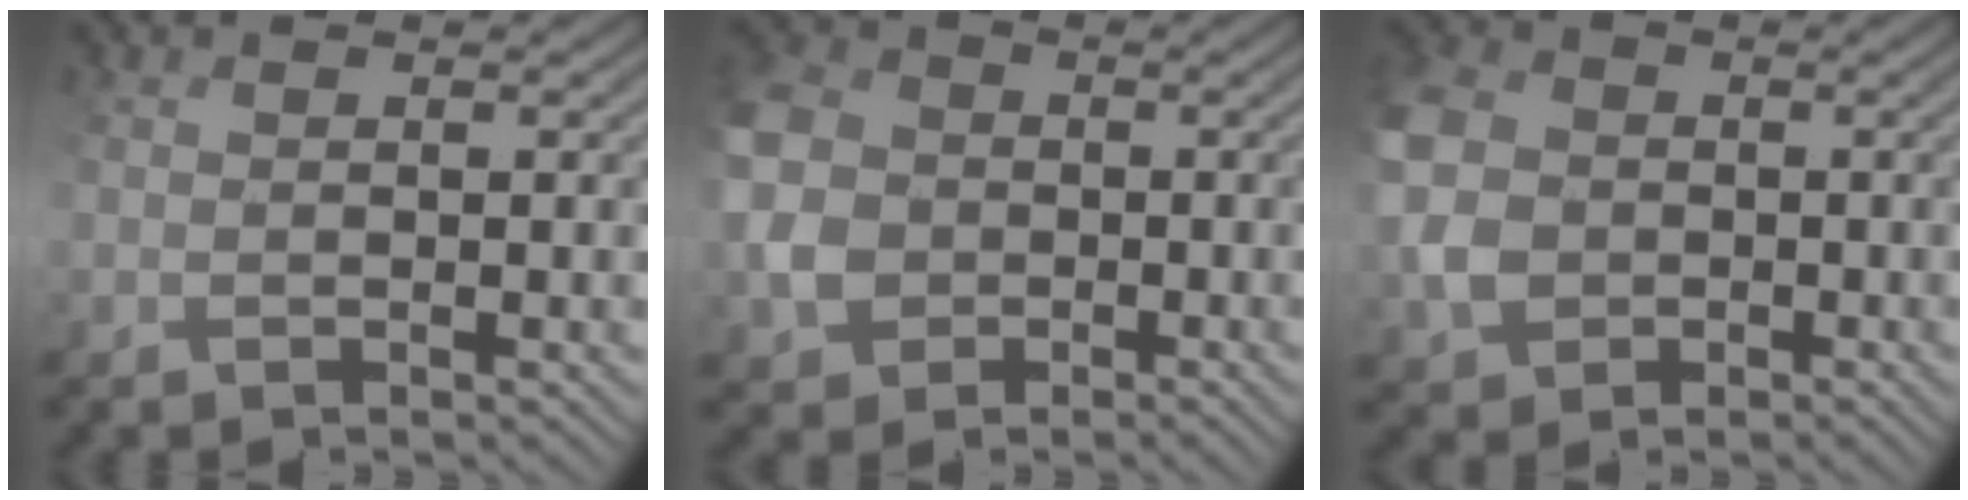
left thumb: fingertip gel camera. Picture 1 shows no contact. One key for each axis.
{"total": 5.9, "fx": -0.8, "fy": 5.2, "fz": 2.6, "tx": -0.081, "ty": 0.004, "tz": -0.029}
{"total": 6.0, "fx": -0.3, "fy": 5.2, "fz": 2.9, "tx": -0.093, "ty": 0.003, "tz": -0.018}